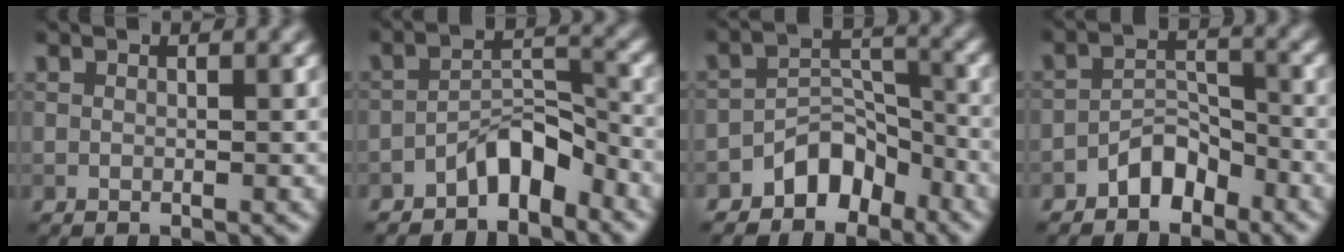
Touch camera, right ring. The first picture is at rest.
{"total": 3.8, "force": [-2.7, 1.4, 2.2], "torque": [-0.030, 0.021, -0.050]}
{"total": 4.4, "force": [-3.1, 2.7, 1.6], "torque": [-0.008, 0.011, -0.055]}
{"total": 3.2, "force": [-2.4, 1.7, 1.4], "torque": [-0.018, 0.016, -0.045]}